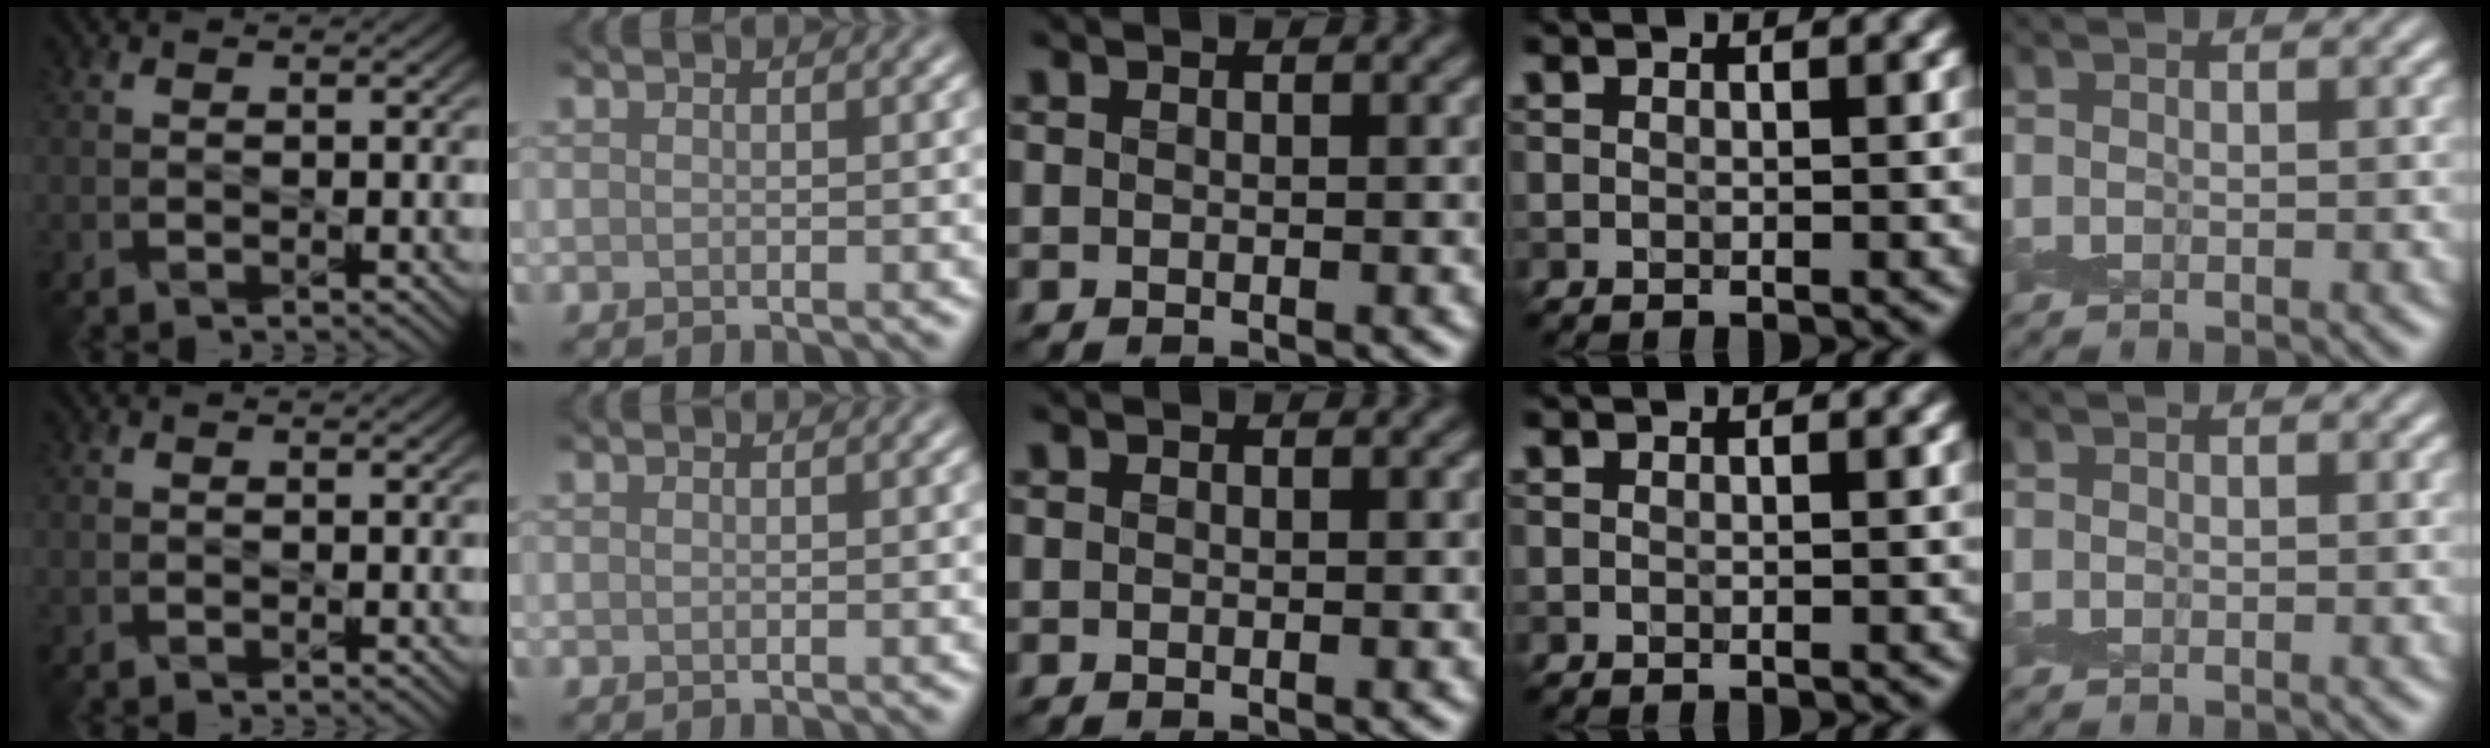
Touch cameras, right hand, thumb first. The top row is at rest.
{}